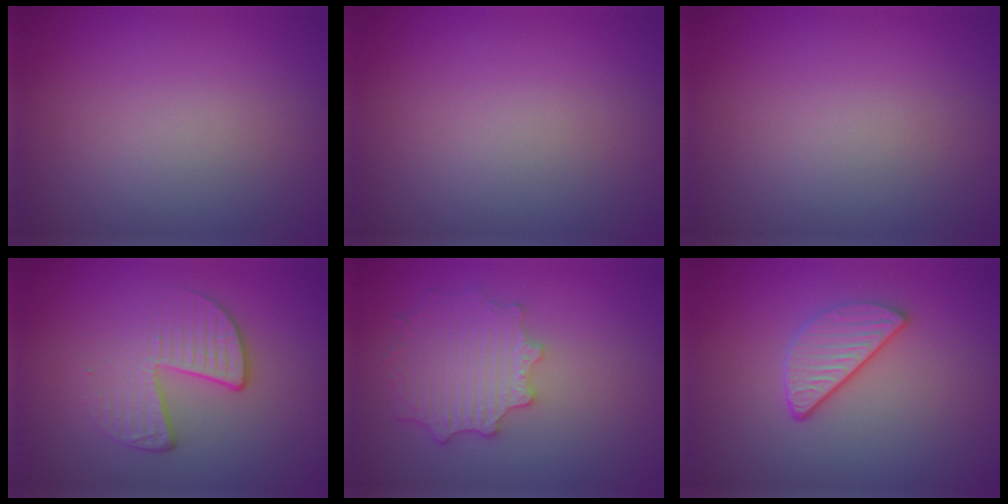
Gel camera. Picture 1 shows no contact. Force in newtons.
{"total": 0.0}
{"total": 0.0}
{"total": 4.2, "press": 2.6, "slide": 3.3}
{"total": 4.4, "press": 3.6, "slide": 2.5}
{"total": 3.2, "press": 2.6, "slide": 1.8}